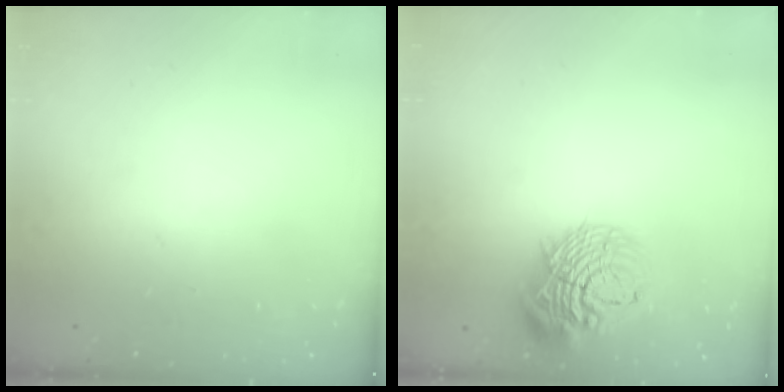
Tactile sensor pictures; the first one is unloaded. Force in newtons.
{"total": 16.1, "press": 16.0, "slide": 1.8}